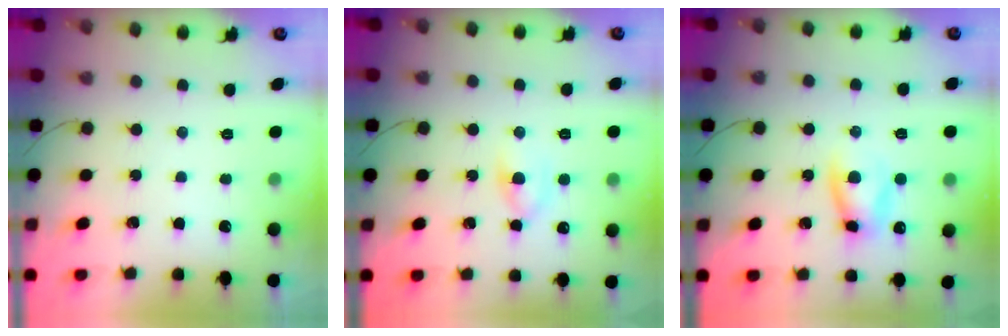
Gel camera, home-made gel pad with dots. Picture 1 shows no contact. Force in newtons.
{"total": 5.2, "press": 4.9, "slide": 1.7}
{"total": 8.0, "press": 7.8, "slide": 1.4}